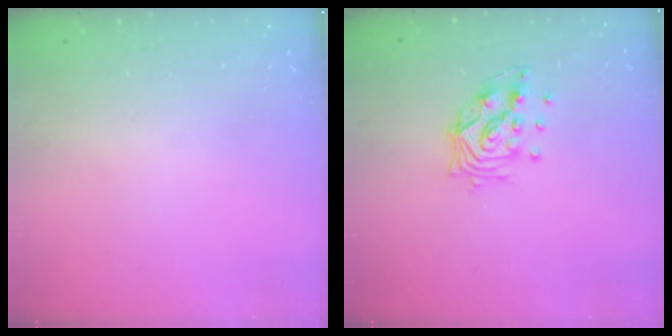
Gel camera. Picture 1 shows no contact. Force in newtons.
{"total": 11.5, "press": 11.4, "slide": 1.5}